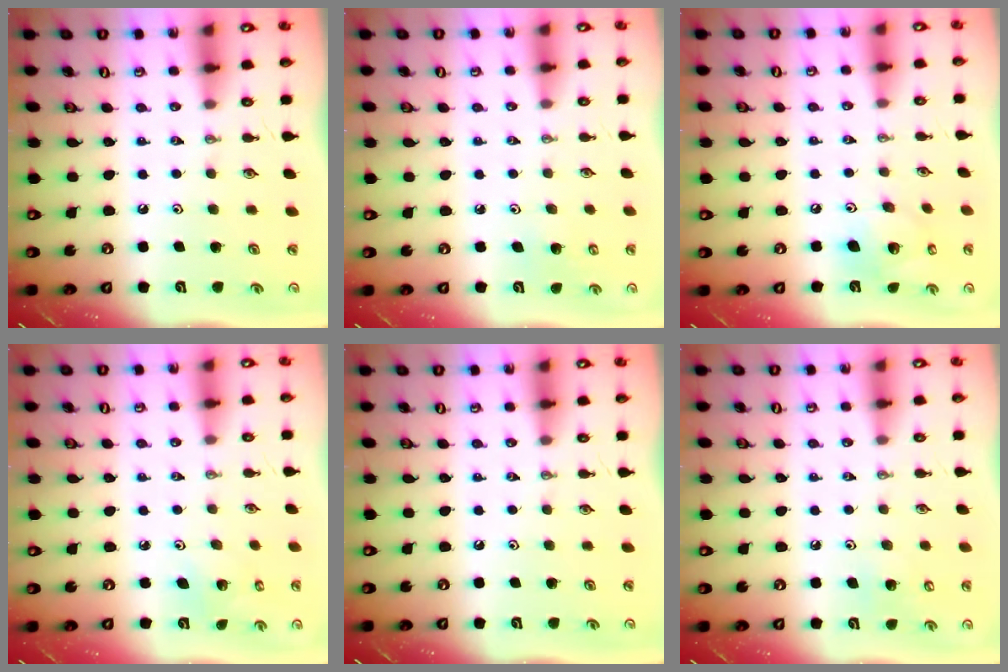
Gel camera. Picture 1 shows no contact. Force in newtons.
{"total": 4.2, "press": 4.2, "slide": 0.4}
{"total": 12.0, "press": 11.8, "slide": 2.3}
{"total": 2.4, "press": 2.4, "slide": 0.2}
{"total": 0.0}
{"total": 6.5, "press": 6.4, "slide": 1.1}